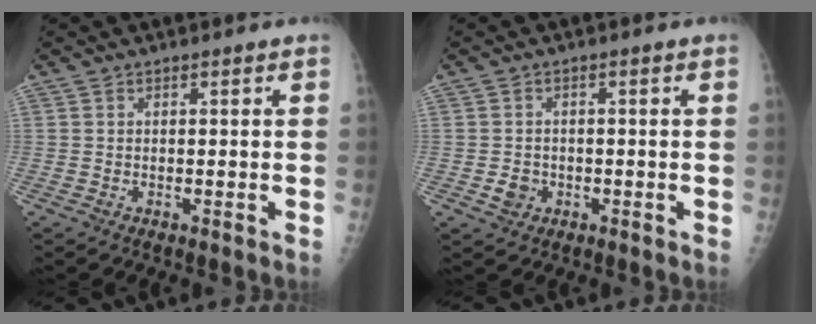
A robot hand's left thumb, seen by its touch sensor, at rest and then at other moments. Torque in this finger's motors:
{"motor_torque": [-0.44, 0.36, 0.15, -0.03, -0.01]}